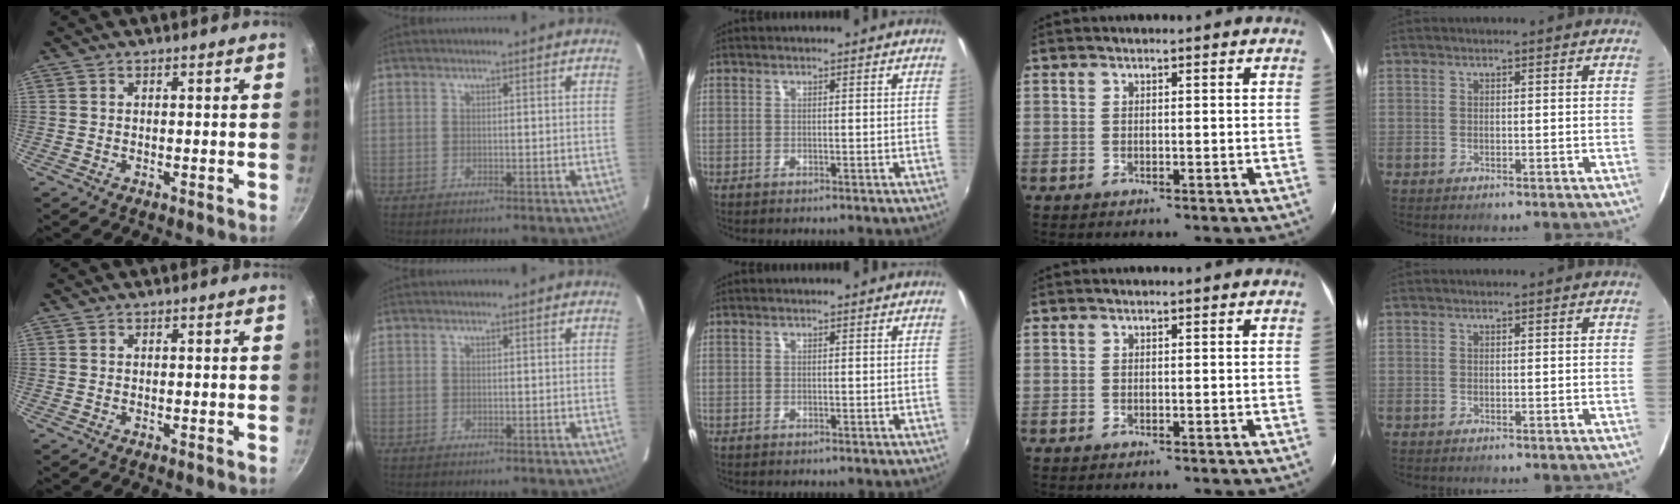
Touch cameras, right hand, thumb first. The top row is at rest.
{}